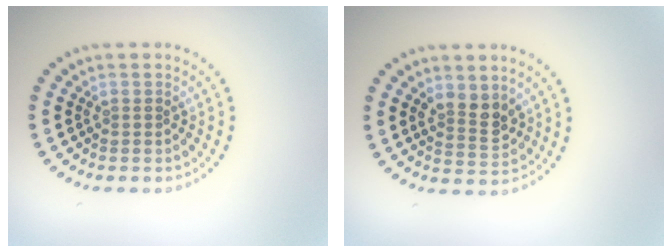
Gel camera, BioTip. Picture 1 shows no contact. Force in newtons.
{"total": 2.6, "press": 2.4, "slide": 1.0}